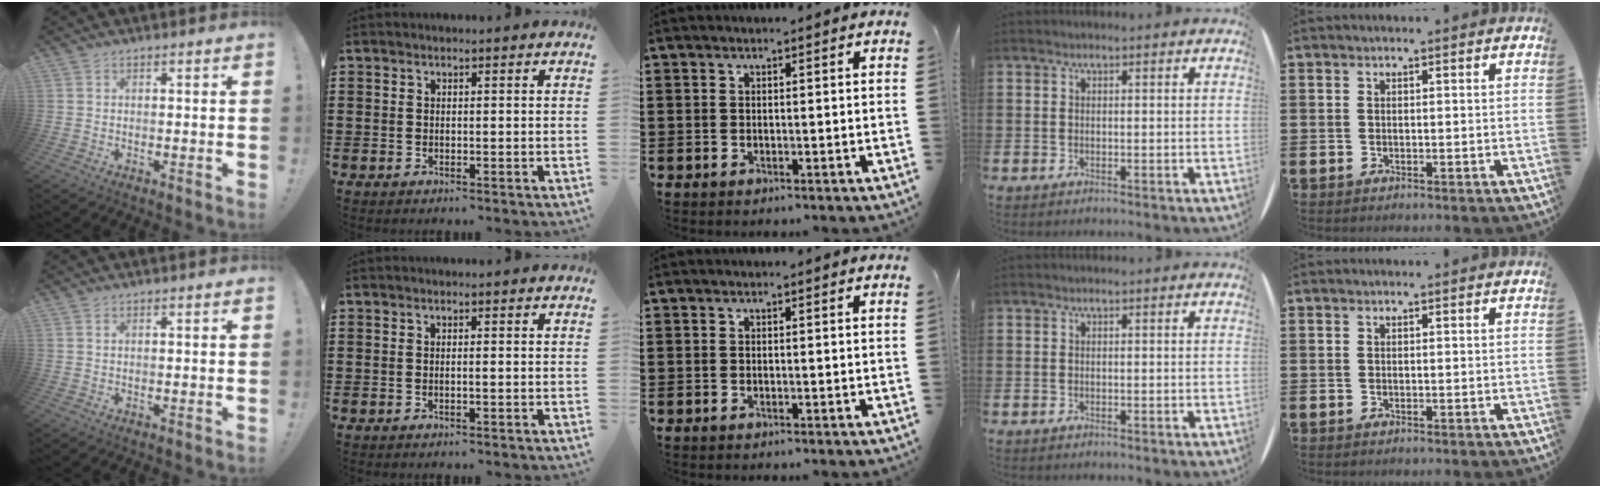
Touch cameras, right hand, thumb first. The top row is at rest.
{"thumb": {"total": 0.6, "force": [0.5, 0.3, 0.2], "torque": [0.005, -0.003, 0.008]}, "index": {"total": 0.6, "force": [-0.3, -0.1, 0.5], "torque": [-0.009, -0.003, -0.005]}}